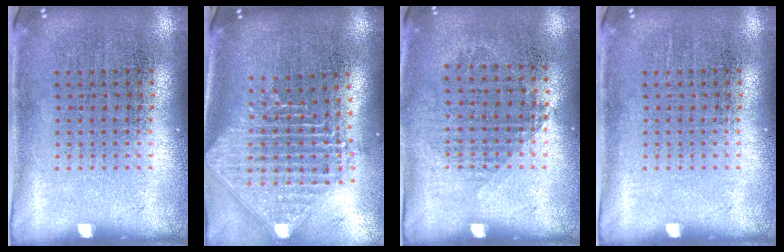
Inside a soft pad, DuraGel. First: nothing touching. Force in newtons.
{"total": 2.4, "press": 1.8, "slide": 1.5}
{"total": 0.9, "press": 0.8, "slide": 0.3}
{"total": 0.0}